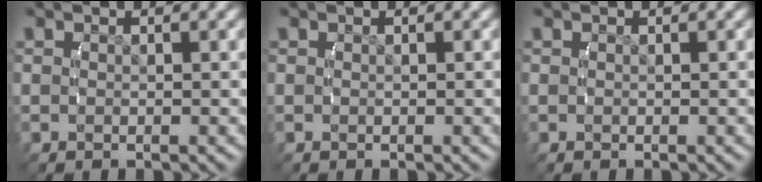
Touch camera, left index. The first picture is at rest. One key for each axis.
{"total": 0.0}
{"total": 0.0}